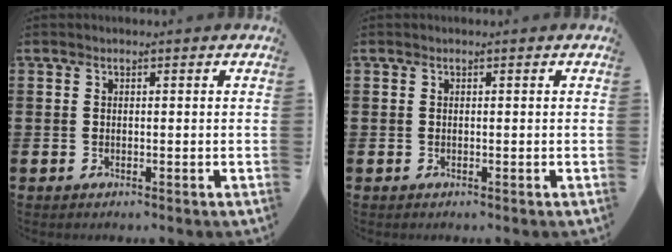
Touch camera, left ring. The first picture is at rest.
{"total": 0.0}